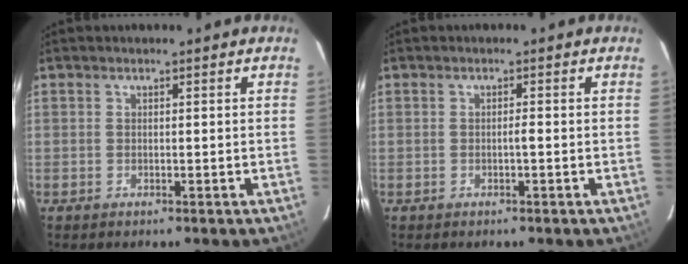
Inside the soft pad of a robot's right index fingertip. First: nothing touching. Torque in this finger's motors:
{"motor_torque": [0.20, 0.03, 0.00, 0.01]}